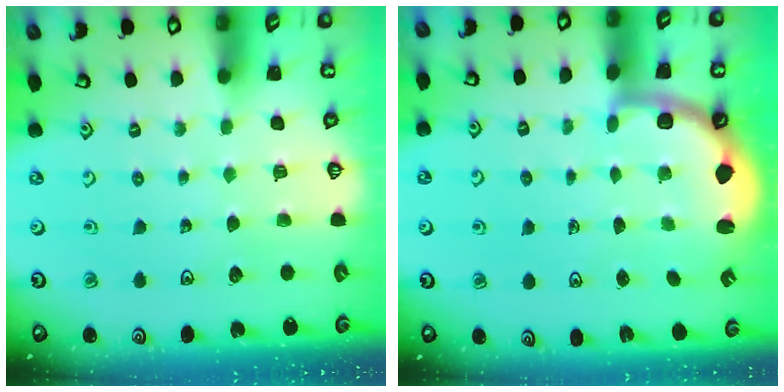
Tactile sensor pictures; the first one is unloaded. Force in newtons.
{"total": 2.3, "press": 2.0, "slide": 1.1}